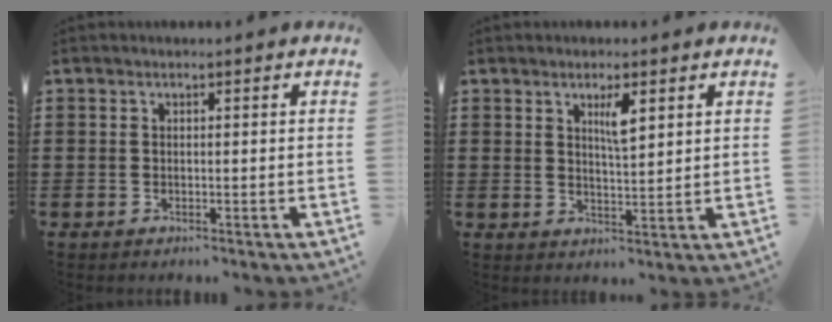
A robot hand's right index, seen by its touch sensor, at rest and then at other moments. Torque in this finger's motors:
{"motor_torque": [0.32, -0.06, 0.08, 0.06]}